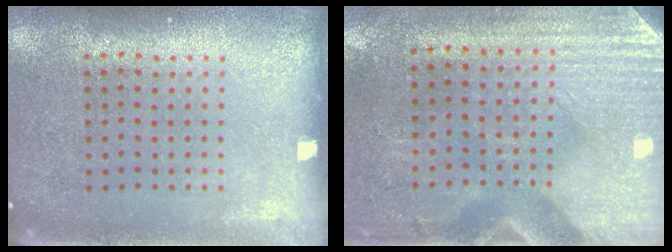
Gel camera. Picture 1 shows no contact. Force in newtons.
{"total": 3.0, "press": 2.6, "slide": 1.5}